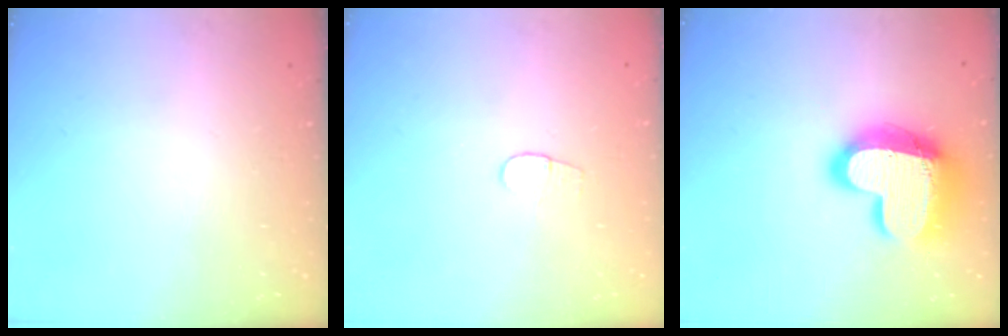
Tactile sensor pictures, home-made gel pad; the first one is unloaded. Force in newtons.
{"total": 3.6, "press": 3.6, "slide": 0.4}
{"total": 18.9, "press": 18.8, "slide": 1.5}